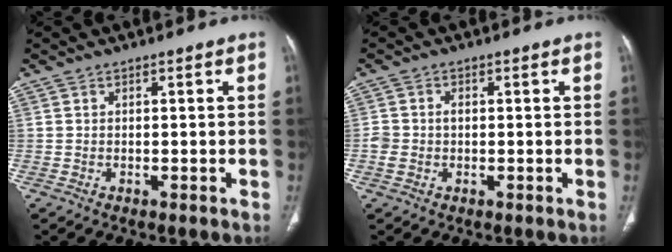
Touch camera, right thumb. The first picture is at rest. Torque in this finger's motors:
{"motor_torque": [0.65, 0.53, 0.22, 0.56, 0.00]}